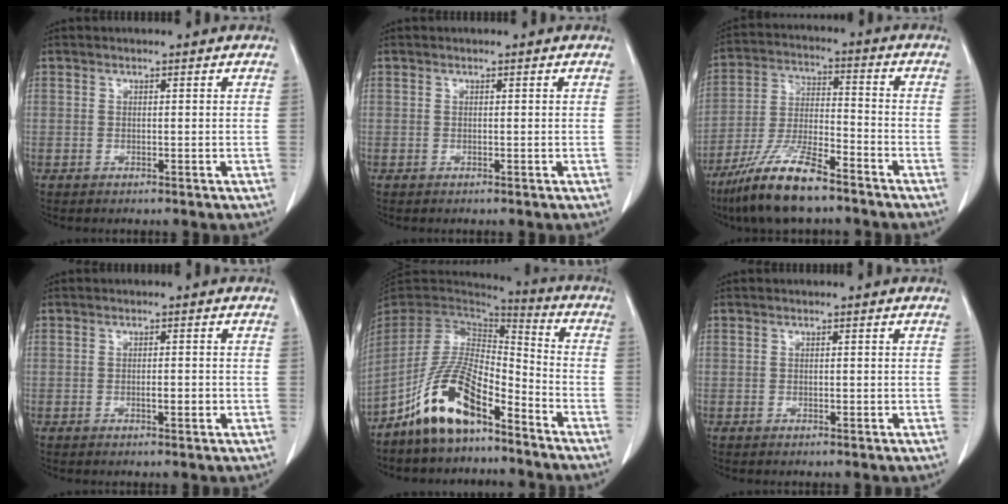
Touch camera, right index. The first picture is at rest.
{"total": 0.0}
{"total": 12.9, "force": [-9.3, 2.3, 8.6], "torque": [-0.173, -0.020, -0.173]}
{"total": 1.9, "force": [-0.5, 0.5, 1.7], "torque": [-0.032, -0.001, -0.005]}
{"total": 12.9, "force": [-8.1, 4.3, 9.1], "torque": [-0.190, 0.012, -0.155]}
{"total": 0.5, "force": [-0.1, 0.3, 0.5], "torque": [-0.007, -0.001, 0.000]}